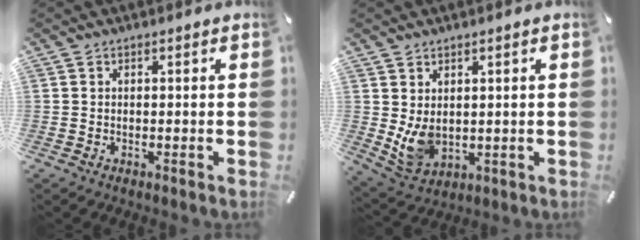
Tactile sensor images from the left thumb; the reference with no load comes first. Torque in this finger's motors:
{"motor_torque": [1.37, 1.34, 0.76, -0.26, 0.12]}